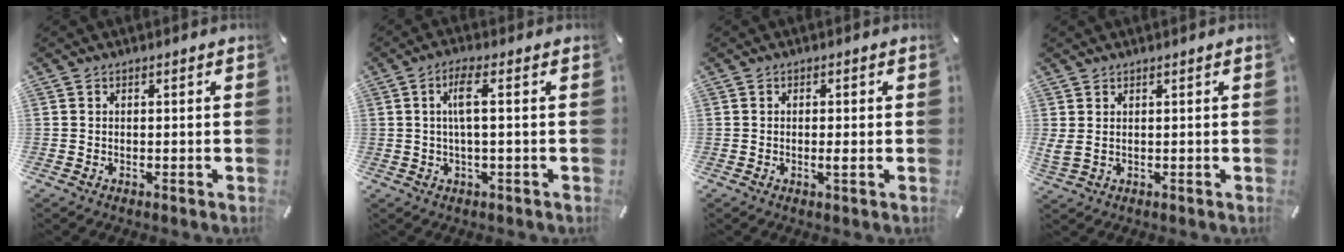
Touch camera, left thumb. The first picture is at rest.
{"total": 5.5, "force": [0.6, 0.6, 5.5], "torque": [-0.106, 0.000, 0.006]}
{"total": 2.0, "force": [-0.4, 0.3, 1.9], "torque": [-0.033, -0.002, -0.007]}
{"total": 2.4, "force": [1.1, 0.6, 2.0], "torque": [-0.049, -0.005, 0.021]}